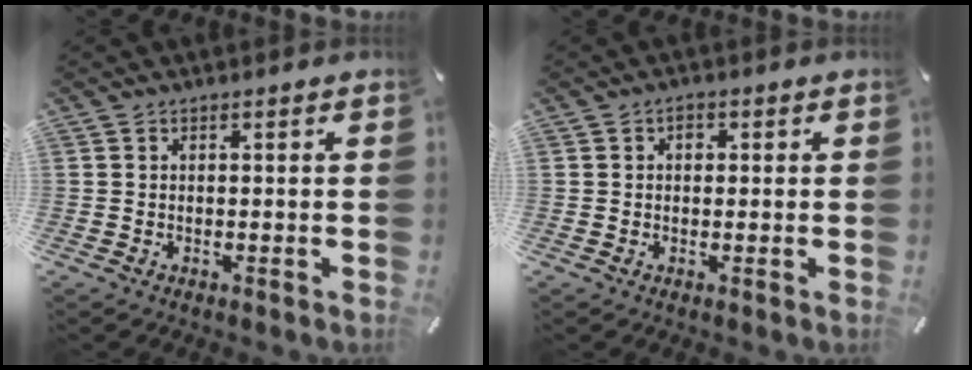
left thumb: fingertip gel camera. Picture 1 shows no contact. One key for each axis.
{"total": 1.6, "fx": 0.2, "fy": 1.3, "fz": 0.9, "tx": -0.011, "ty": 0.005, "tz": 0.001}